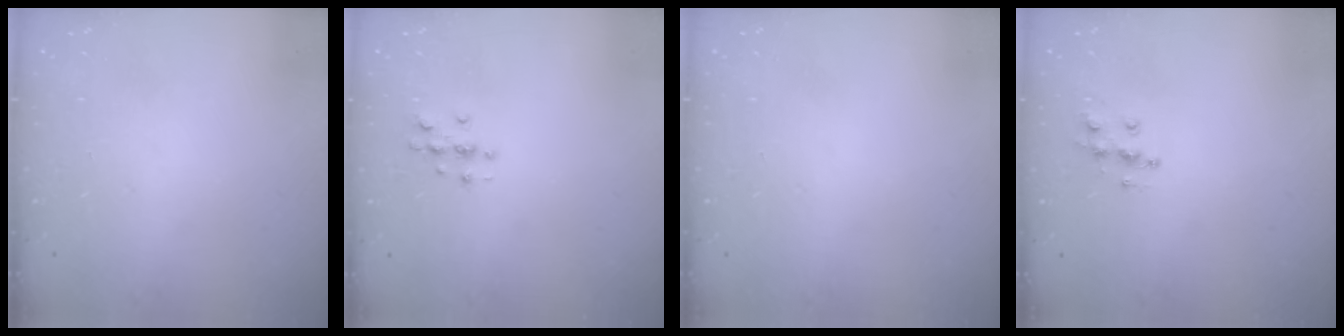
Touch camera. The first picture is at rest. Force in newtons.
{"total": 3.0, "press": 3.0, "slide": 0.3}
{"total": 0.0}
{"total": 7.3, "press": 7.3, "slide": 0.1}